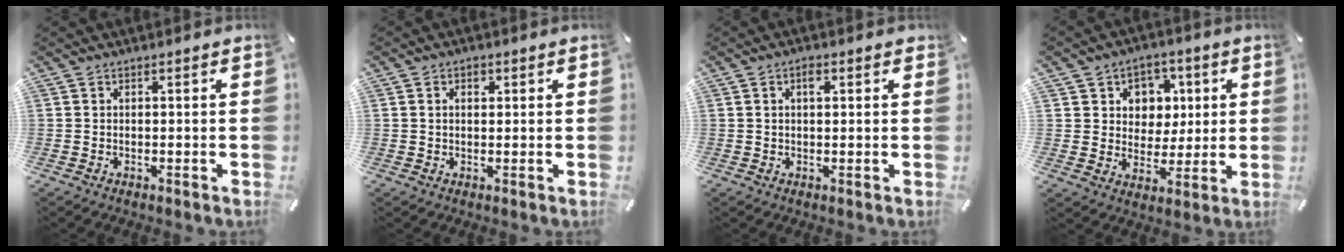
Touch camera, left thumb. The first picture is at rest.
{"total": 2.0, "force": [0.6, 1.4, 1.2], "torque": [-0.020, 0.002, 0.008]}
{"total": 2.2, "force": [0.9, 1.1, 1.7], "torque": [-0.021, -0.001, 0.011]}
{"total": 8.1, "force": [2.1, 7.8, 1.1], "torque": [-0.017, -0.018, 0.037]}